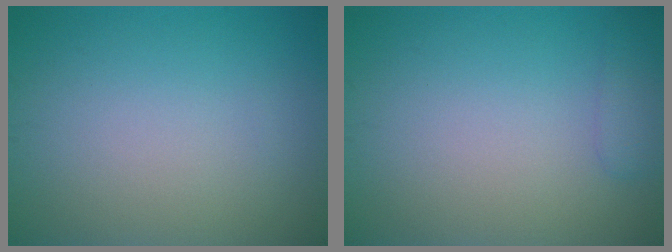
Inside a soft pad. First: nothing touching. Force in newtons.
{"total": 1.5, "press": 1.5, "slide": 0.1}